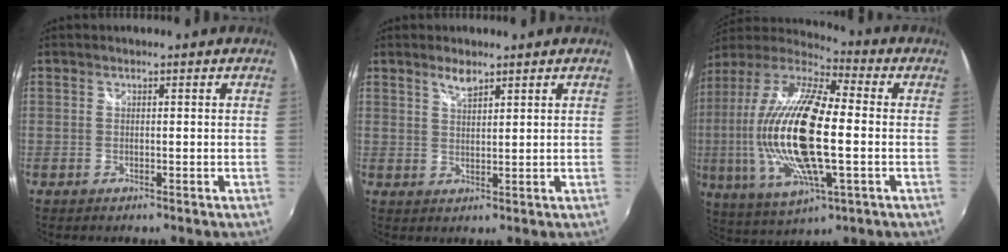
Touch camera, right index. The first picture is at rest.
{"total": 2.8, "force": [2.2, 0.9, 1.6], "torque": [-0.027, 0.002, 0.039]}
{"total": 24.0, "force": [-0.9, 7.7, 22.8], "torque": [-0.438, -0.013, -0.025]}